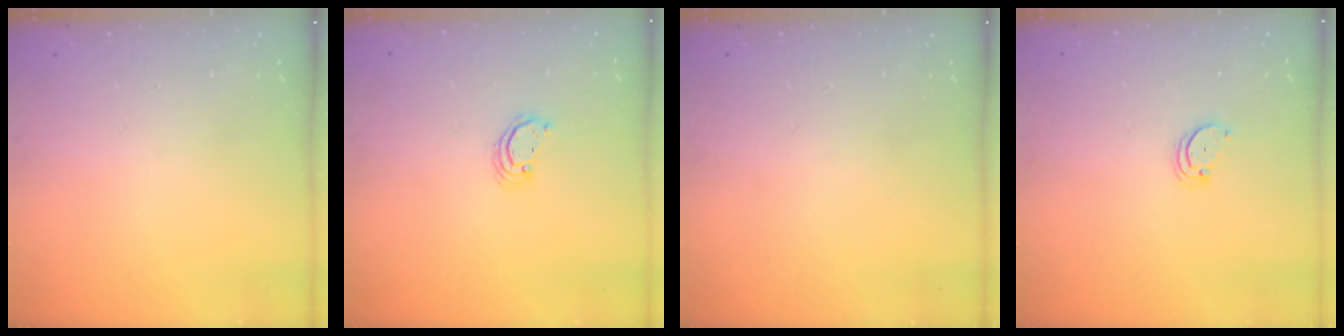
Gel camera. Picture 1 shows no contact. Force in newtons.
{"total": 2.2, "press": 2.2, "slide": 0.2}
{"total": 0.0}
{"total": 1.4, "press": 1.3, "slide": 0.1}